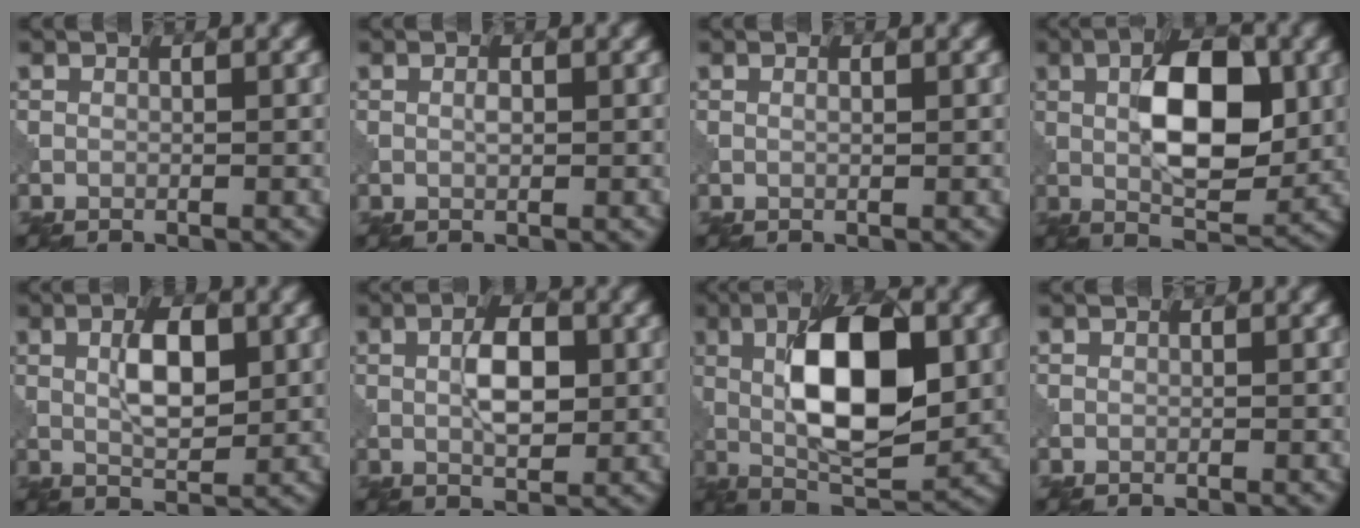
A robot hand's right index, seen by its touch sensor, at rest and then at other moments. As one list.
[{"total": 0.8, "force": [0.2, 0.3, 0.7], "torque": [-0.013, -0.001, 0.007]}, {"total": 0.6, "force": [0.3, 0.1, 0.5], "torque": [-0.008, -0.001, 0.008]}, {"total": 9.1, "force": [1.4, 4.2, 8.0], "torque": [-0.121, 0.006, 0.023]}, {"total": 4.6, "force": [1.2, 1.9, 4.0], "torque": [-0.075, 0.002, 0.024]}, {"total": 4.2, "force": [0.7, 1.9, 3.6], "torque": [-0.066, 0.002, 0.013]}, {"total": 11.3, "force": [1.3, 4.7, 10.2], "torque": [-0.161, 0.008, 0.024]}, {"total": 0.0}]